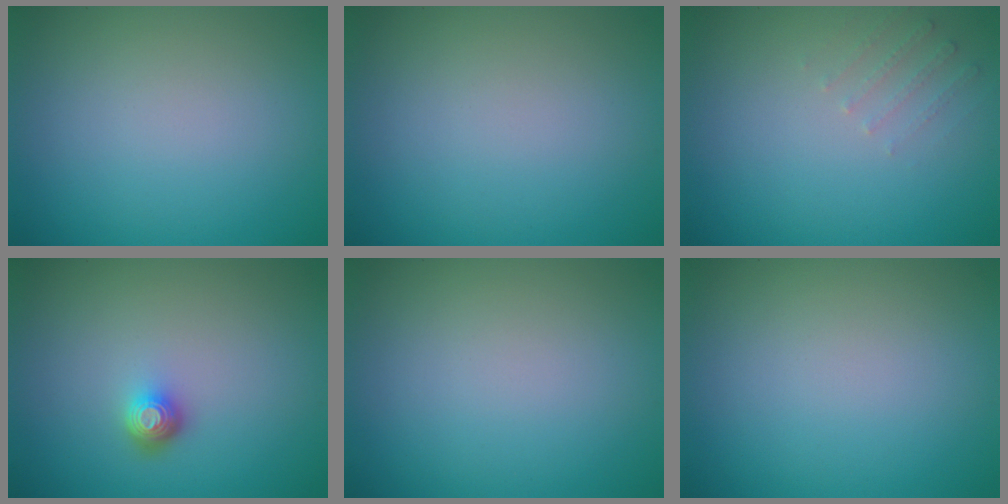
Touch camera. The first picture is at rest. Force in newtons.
{"total": 0.0}
{"total": 1.3, "press": 1.3, "slide": 0.4}
{"total": 1.8, "press": 1.3, "slide": 1.2}
{"total": 0.0}
{"total": 0.0}